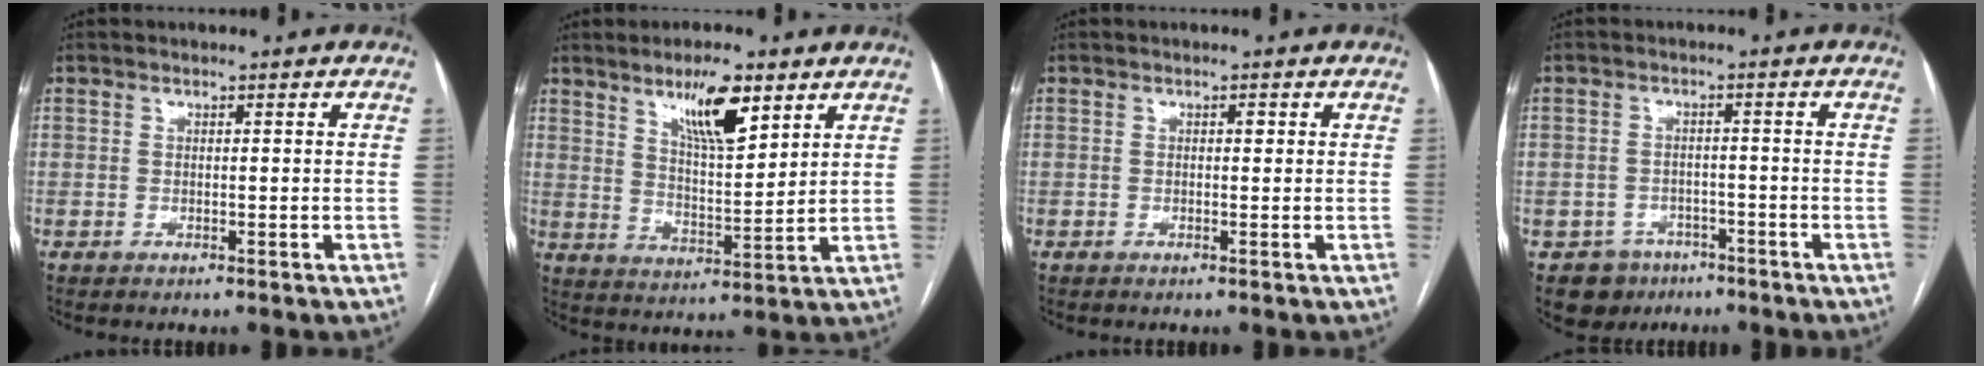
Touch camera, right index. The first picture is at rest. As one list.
[{"total": 9.8, "force": [6.0, 2.2, 7.5], "torque": [-0.131, -0.003, 0.107]}, {"total": 0.7, "force": [0.2, 0.3, 0.6], "torque": [-0.010, 0.001, 0.002]}, {"total": 5.1, "force": [-3.1, 4.1, 0.1], "torque": [0.006, 0.012, -0.043]}]